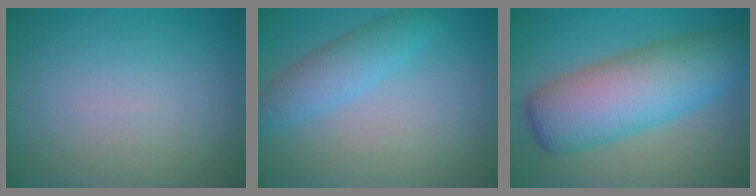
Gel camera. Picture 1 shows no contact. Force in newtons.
{"total": 3.5, "press": 3.5, "slide": 0.2}
{"total": 10.2, "press": 10.2, "slide": 0.2}